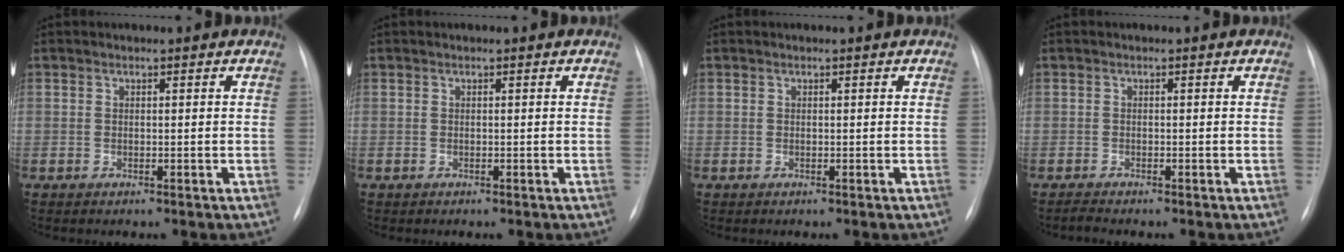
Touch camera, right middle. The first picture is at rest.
{"total": 0.0}
{"total": 0.0}
{"total": 0.8, "force": [-0.7, -0.2, 0.1], "torque": [-0.006, -0.006, -0.014]}